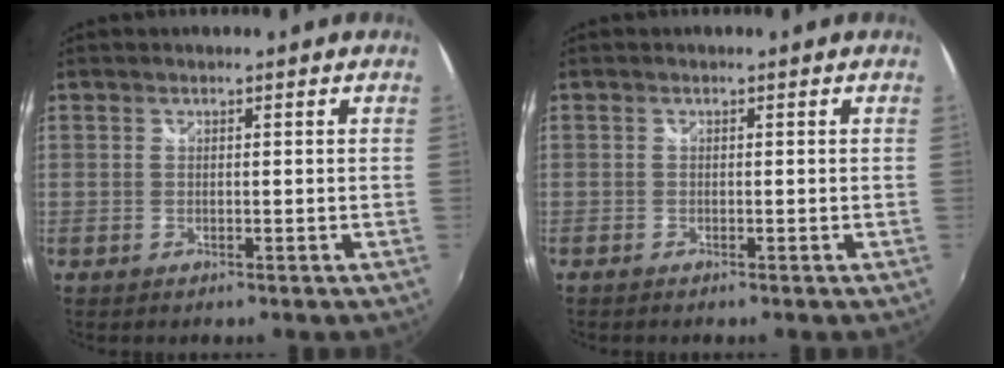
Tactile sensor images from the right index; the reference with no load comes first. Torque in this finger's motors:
{"motor_torque": [0.12, -0.08, 0.05, 0.01]}